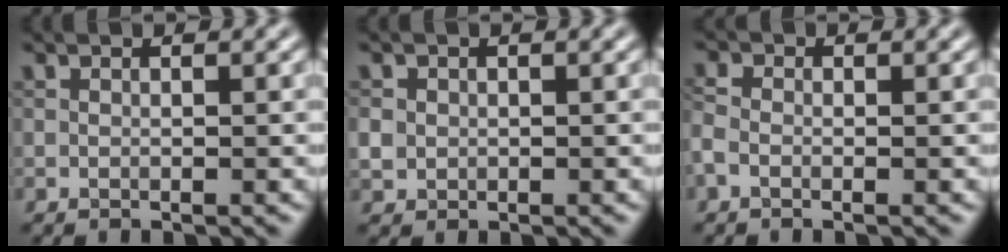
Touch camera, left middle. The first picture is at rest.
{"total": 1.6, "force": [0.0, 1.6, 0.5], "torque": [-0.008, -0.002, -0.001]}
{"total": 1.5, "force": [-0.7, 1.0, 0.9], "torque": [-0.022, 0.003, -0.022]}